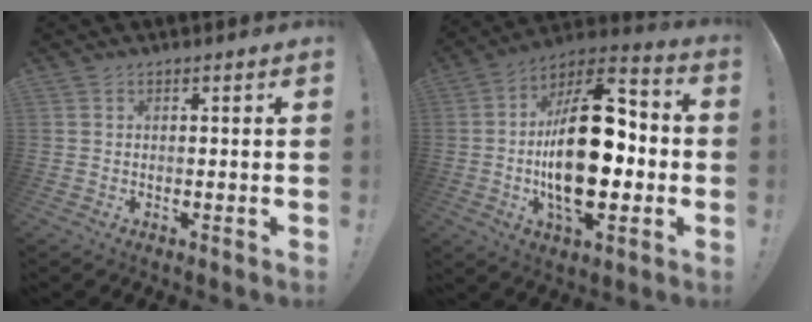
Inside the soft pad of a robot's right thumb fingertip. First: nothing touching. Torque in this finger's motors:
{"motor_torque": [1.59, 3.07, 2.64, -0.13, 0.86]}